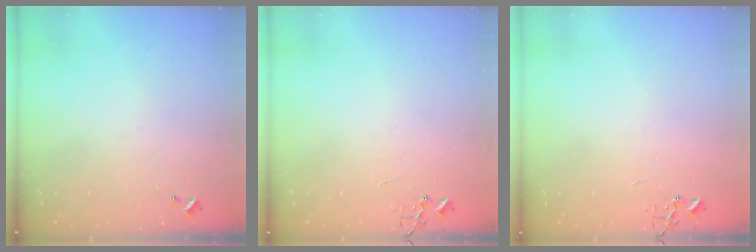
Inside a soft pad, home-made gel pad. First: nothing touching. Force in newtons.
{"total": 0.0}
{"total": 0.0}